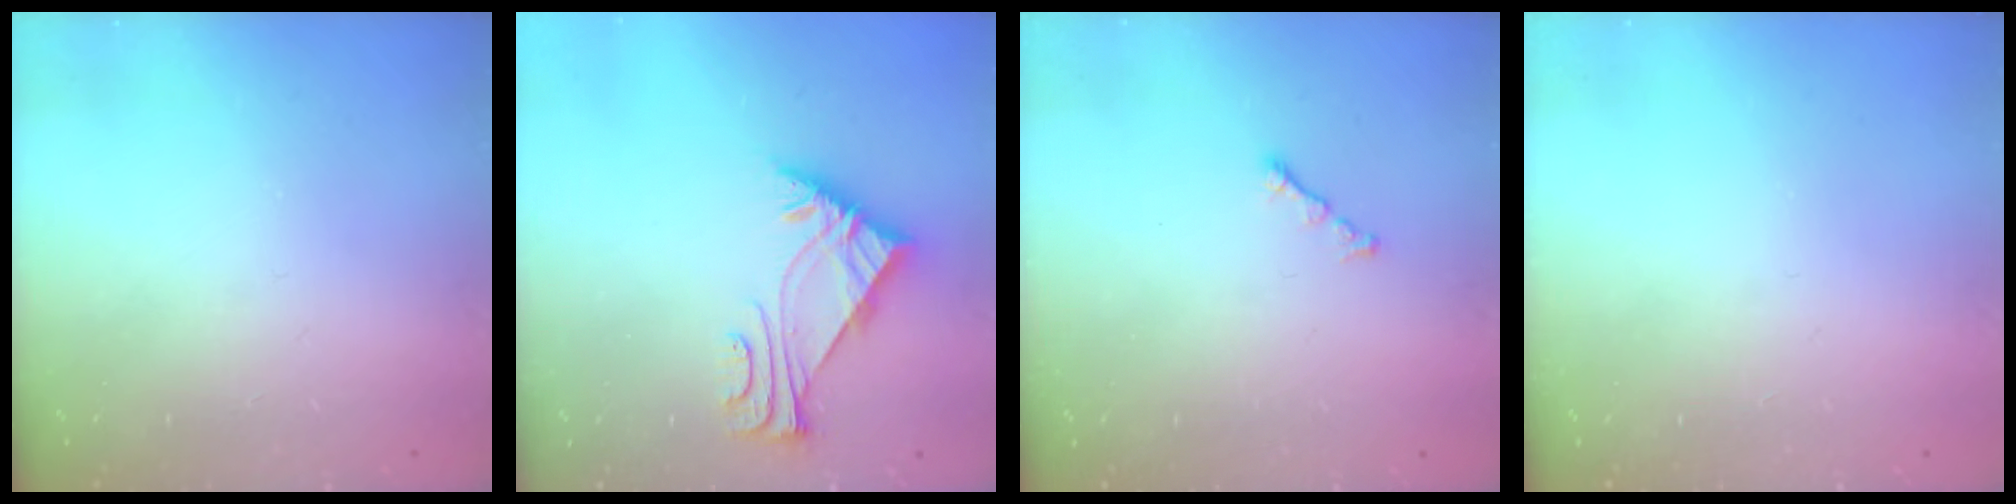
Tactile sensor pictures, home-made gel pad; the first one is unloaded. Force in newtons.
{"total": 5.7, "press": 5.6, "slide": 0.9}
{"total": 1.2, "press": 1.1, "slide": 0.5}
{"total": 0.0}